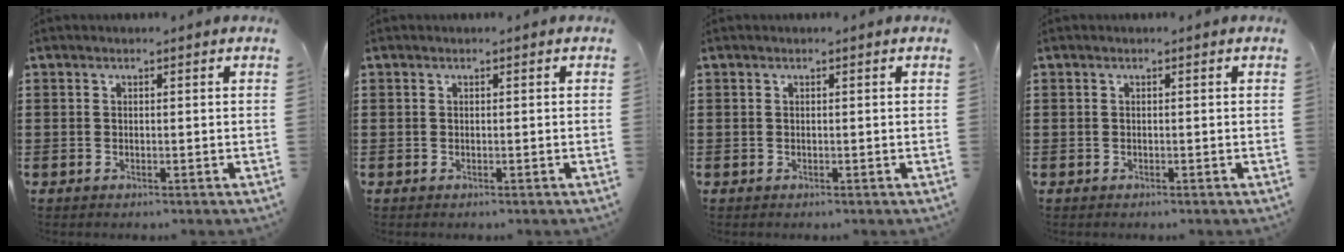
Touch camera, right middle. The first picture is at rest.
{"total": 0.0}
{"total": 0.0}
{"total": 0.0}